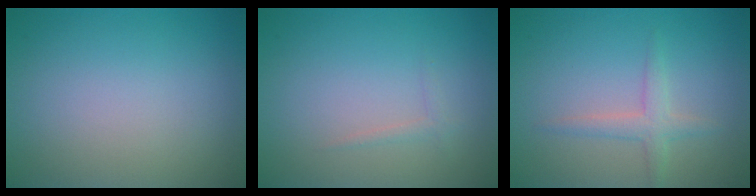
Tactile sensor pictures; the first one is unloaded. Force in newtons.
{"total": 0.6, "press": 0.6, "slide": 0.1}
{"total": 1.9, "press": 1.9, "slide": 0.2}